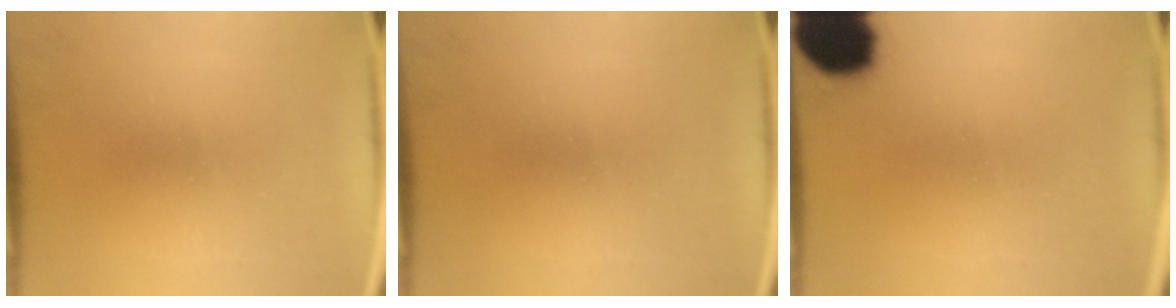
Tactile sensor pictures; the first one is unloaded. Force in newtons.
{"total": 0.0}
{"total": 15.6}